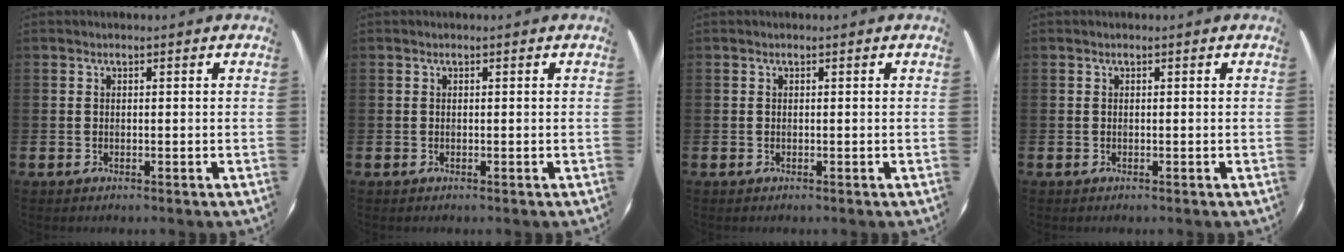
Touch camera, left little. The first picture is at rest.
{"total": 0.0}
{"total": 0.0}
{"total": 0.0}